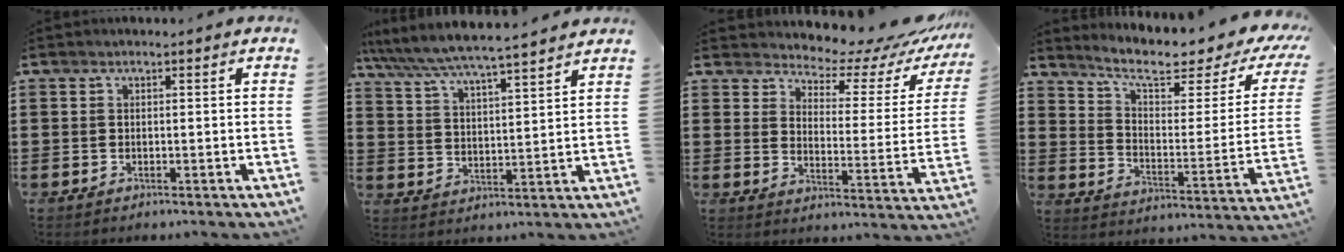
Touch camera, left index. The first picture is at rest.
{"total": 5.8, "force": [5.5, -0.4, 1.9], "torque": [-0.060, -0.035, 0.091]}
{"total": 5.4, "force": [5.1, 1.3, 1.4], "torque": [-0.041, -0.044, 0.082]}
{"total": 7.9, "force": [6.0, 1.7, 4.9], "torque": [-0.107, -0.039, 0.095]}